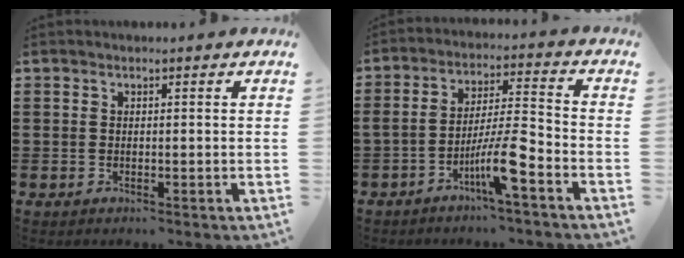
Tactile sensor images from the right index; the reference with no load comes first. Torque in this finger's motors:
{"motor_torque": [2.14, 0.00, 0.59, 0.16]}